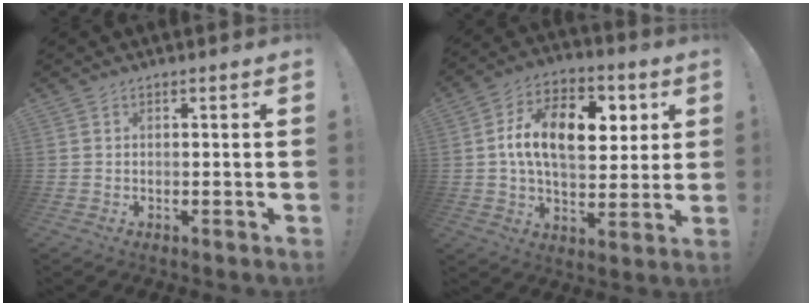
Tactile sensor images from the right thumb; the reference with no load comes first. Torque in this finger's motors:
{"motor_torque": [0.81, 0.88, 0.74, 0.23, 0.09]}